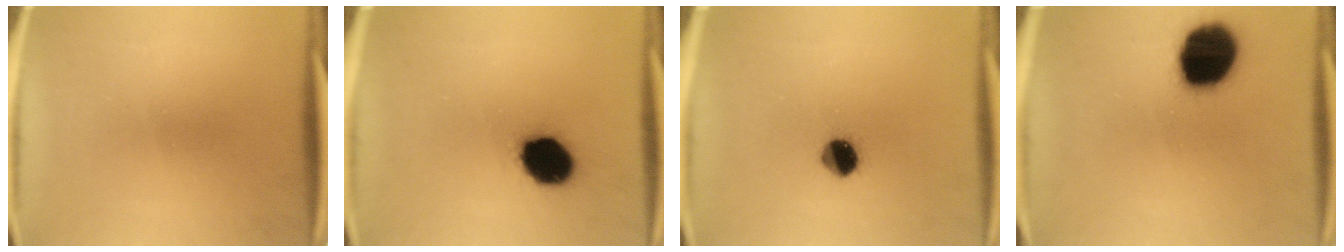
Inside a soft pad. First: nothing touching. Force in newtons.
{"total": 13.1}
{"total": 6.5}
{"total": 20.0}